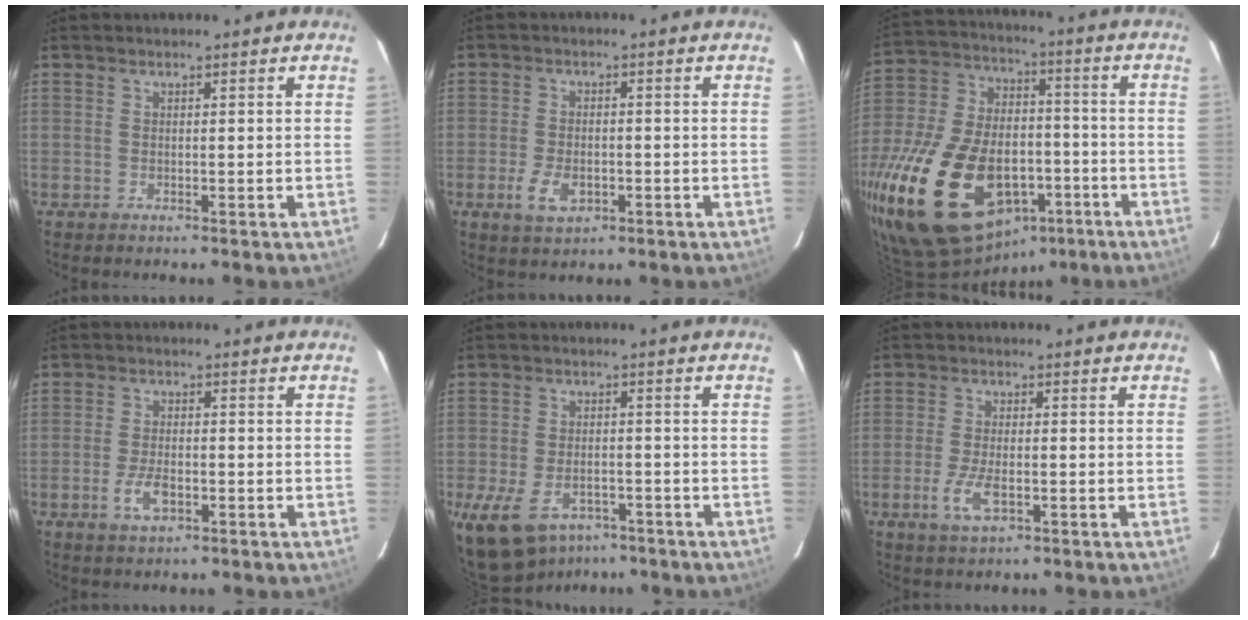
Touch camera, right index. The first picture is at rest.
{"total": 5.6, "force": [-2.2, 3.2, 4.1], "torque": [-0.093, -0.007, -0.035]}
{"total": 32.4, "force": [-14.1, 19.2, 22.0], "torque": [-0.480, -0.013, -0.207]}
{"total": 5.0, "force": [-2.0, 2.3, 3.9], "torque": [-0.086, -0.003, -0.036]}
{"total": 11.1, "force": [-7.3, 6.2, 5.6], "torque": [-0.136, -0.021, -0.118]}
{"total": 5.7, "force": [-2.2, 2.1, 4.8], "torque": [-0.109, -0.008, -0.041]}